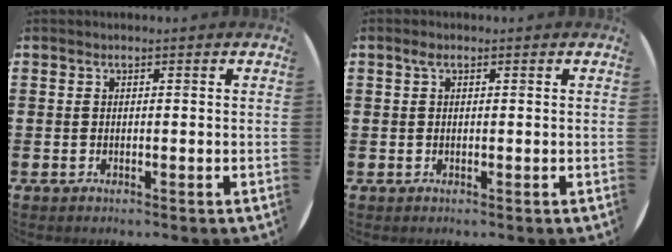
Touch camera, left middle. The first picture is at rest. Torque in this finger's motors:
{"motor_torque": [0.54, -0.63, 0.00, -0.01]}